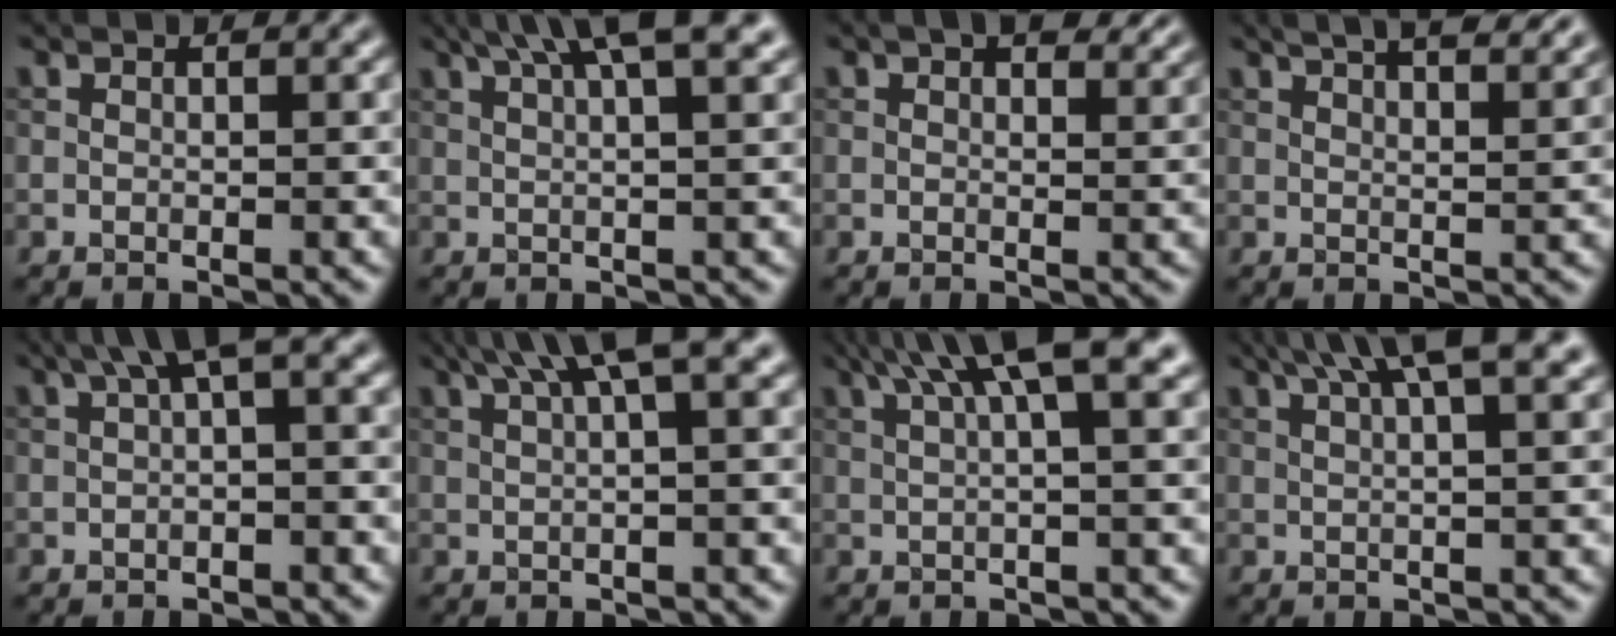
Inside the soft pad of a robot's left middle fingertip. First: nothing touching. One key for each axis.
{"total": 6.9, "fx": 4.1, "fy": 1.5, "fz": 5.4, "tx": -0.066, "ty": 0.025, "tz": 0.040}
{"total": 3.3, "fx": 2.2, "fy": 1.4, "fz": 2.1, "tx": -0.031, "ty": 0.000, "tz": 0.025}
{"total": 8.4, "fx": 5.9, "fy": 3.1, "fz": 5.2, "tx": -0.036, "ty": 0.040, "tz": 0.047}
{"total": 4.2, "fx": 1.4, "fy": 0.8, "fz": 3.9, "tx": -0.055, "ty": 0.017, "tz": 0.018}
{"total": 5.7, "fx": 3.0, "fy": 0.9, "fz": 4.7, "tx": -0.068, "ty": 0.020, "tz": 0.049}
{"total": 6.6, "fx": 3.1, "fy": 1.2, "fz": 5.8, "tx": -0.078, "ty": 0.019, "tz": 0.048}
{"total": 6.8, "fx": 4.0, "fy": 1.3, "fz": 5.4, "tx": -0.065, "ty": 0.024, "tz": 0.044}